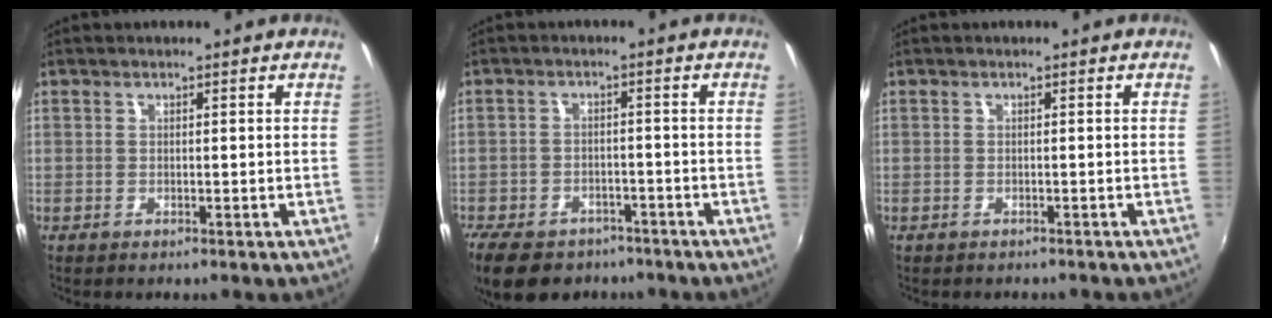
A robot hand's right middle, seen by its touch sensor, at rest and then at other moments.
{"total": 12.4, "force": [-9.1, 6.6, 5.3], "torque": [-0.134, -0.012, -0.142]}
{"total": 1.7, "force": [-1.5, 0.4, 0.4], "torque": [-0.014, -0.011, -0.020]}